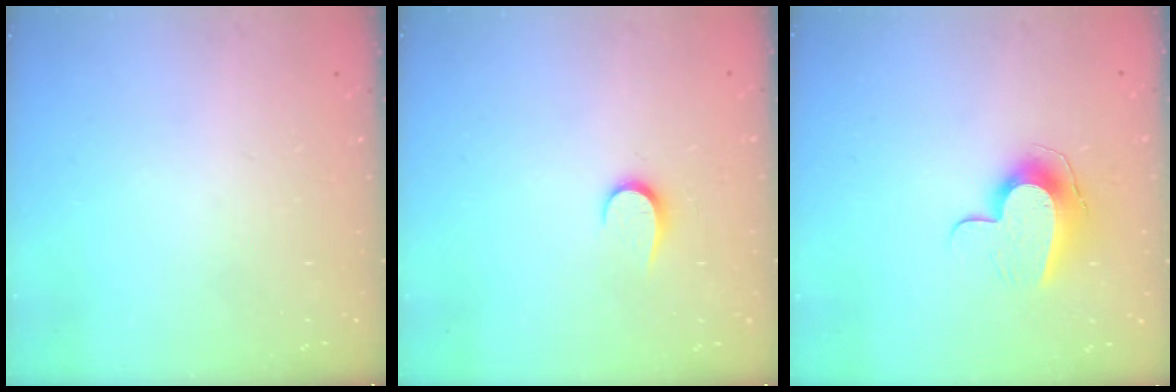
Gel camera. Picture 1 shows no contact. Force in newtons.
{"total": 5.0, "press": 5.0, "slide": 0.5}
{"total": 9.6, "press": 9.6, "slide": 0.1}